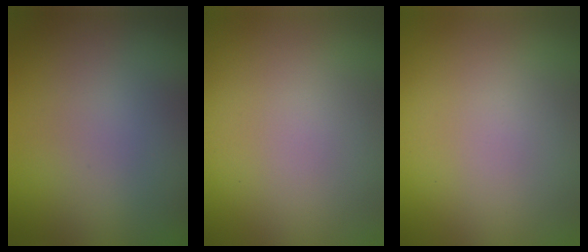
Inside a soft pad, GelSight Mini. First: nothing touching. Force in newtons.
{"total": 0.0}
{"total": 0.0}